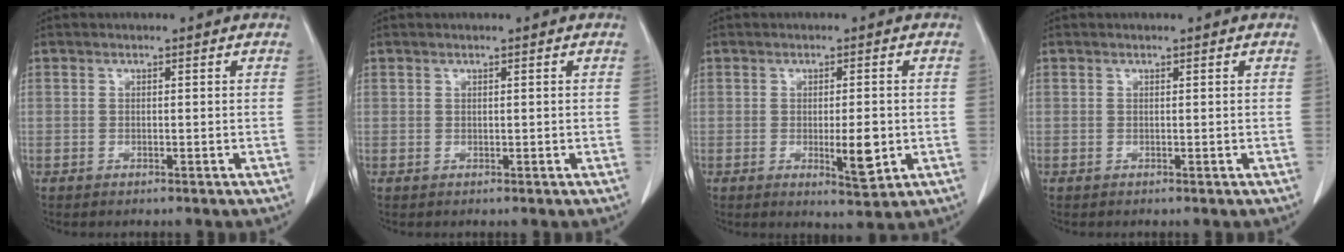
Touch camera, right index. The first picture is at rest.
{"total": 0.0}
{"total": 5.1, "force": [-0.8, 1.2, 4.9], "torque": [-0.072, -0.008, -0.005]}
{"total": 0.0}